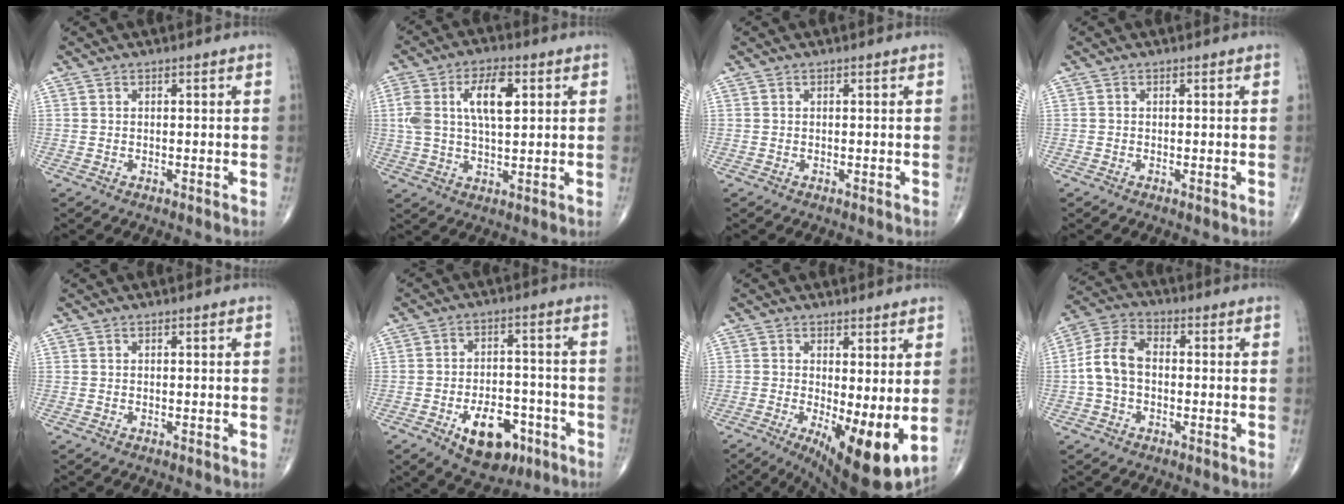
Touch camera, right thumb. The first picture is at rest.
{"total": 10.3, "force": [2.7, 4.6, 8.8], "torque": [-0.164, 0.006, 0.049]}
{"total": 0.0}
{"total": 0.0}
{"total": 0.0}
{"total": 12.0, "force": [-5.6, 7.0, 7.9], "torque": [-0.091, 0.033, -0.078]}
{"total": 12.2, "force": [-1.2, 4.0, 11.4], "torque": [-0.174, -0.028, -0.008]}
{"total": 8.2, "force": [-0.7, 5.5, 6.0], "torque": [-0.119, 0.029, -0.024]}